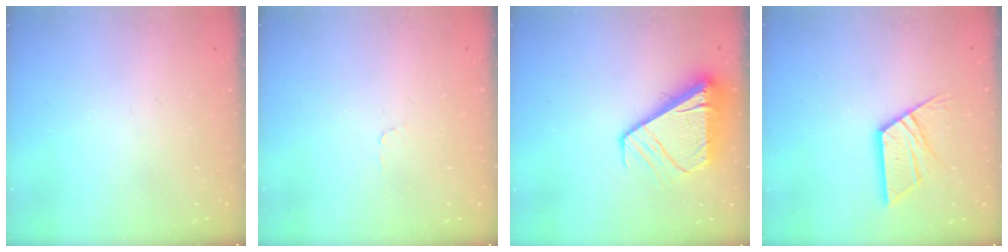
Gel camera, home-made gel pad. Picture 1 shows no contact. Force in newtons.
{"total": 2.7, "press": 2.7, "slide": 0.3}
{"total": 10.6, "press": 10.5, "slide": 1.3}
{"total": 11.7, "press": 11.7, "slide": 1.0}